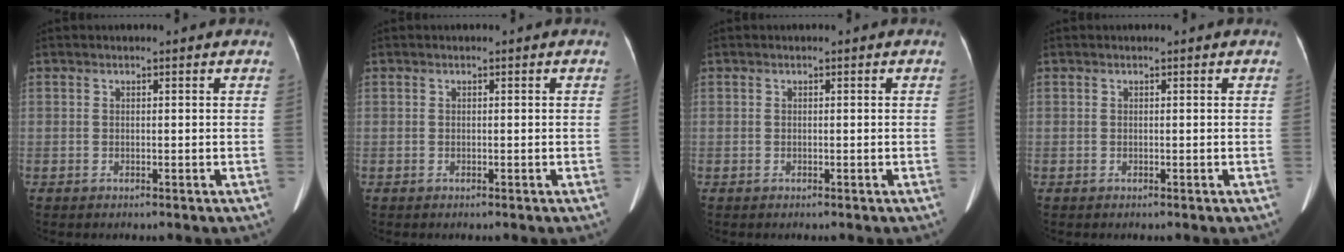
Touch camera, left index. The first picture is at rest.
{"total": 0.0}
{"total": 0.0}
{"total": 0.0}